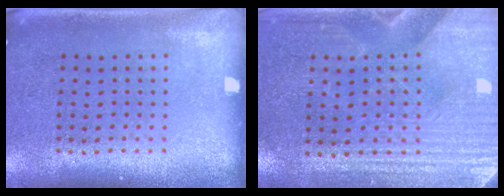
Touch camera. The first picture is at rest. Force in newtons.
{"total": 3.4, "press": 3.2, "slide": 1.2}